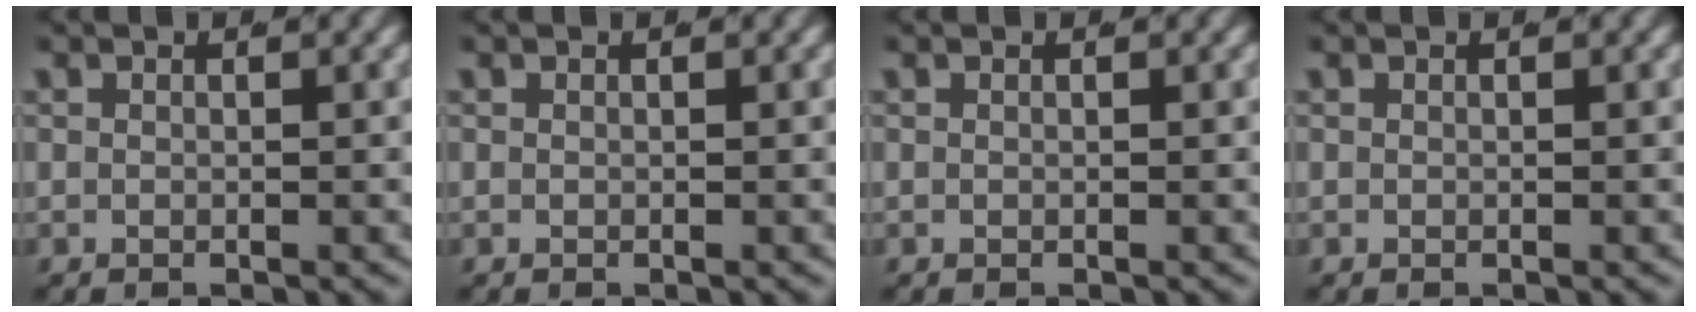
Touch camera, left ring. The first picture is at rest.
{"total": 0.0}
{"total": 0.0}
{"total": 0.0}